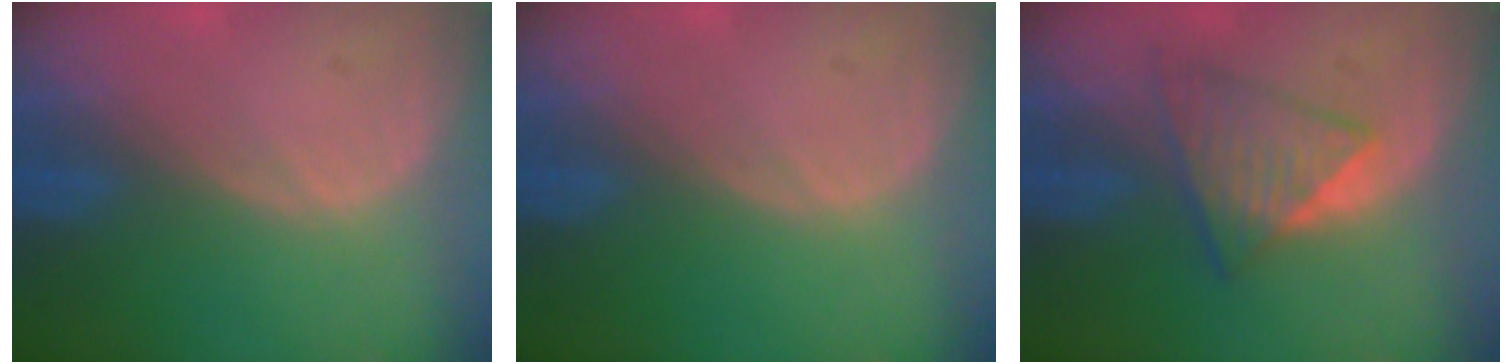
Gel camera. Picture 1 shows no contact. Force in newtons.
{"total": 0.0}
{"total": 5.9, "press": 5.8, "slide": 1.1}